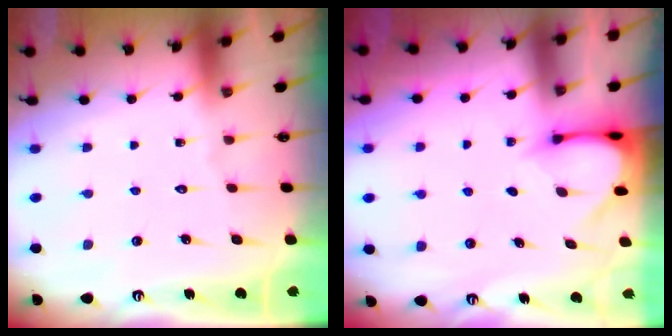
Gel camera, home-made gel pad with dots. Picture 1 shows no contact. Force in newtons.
{"total": 3.3, "press": 3.3, "slide": 0.3}